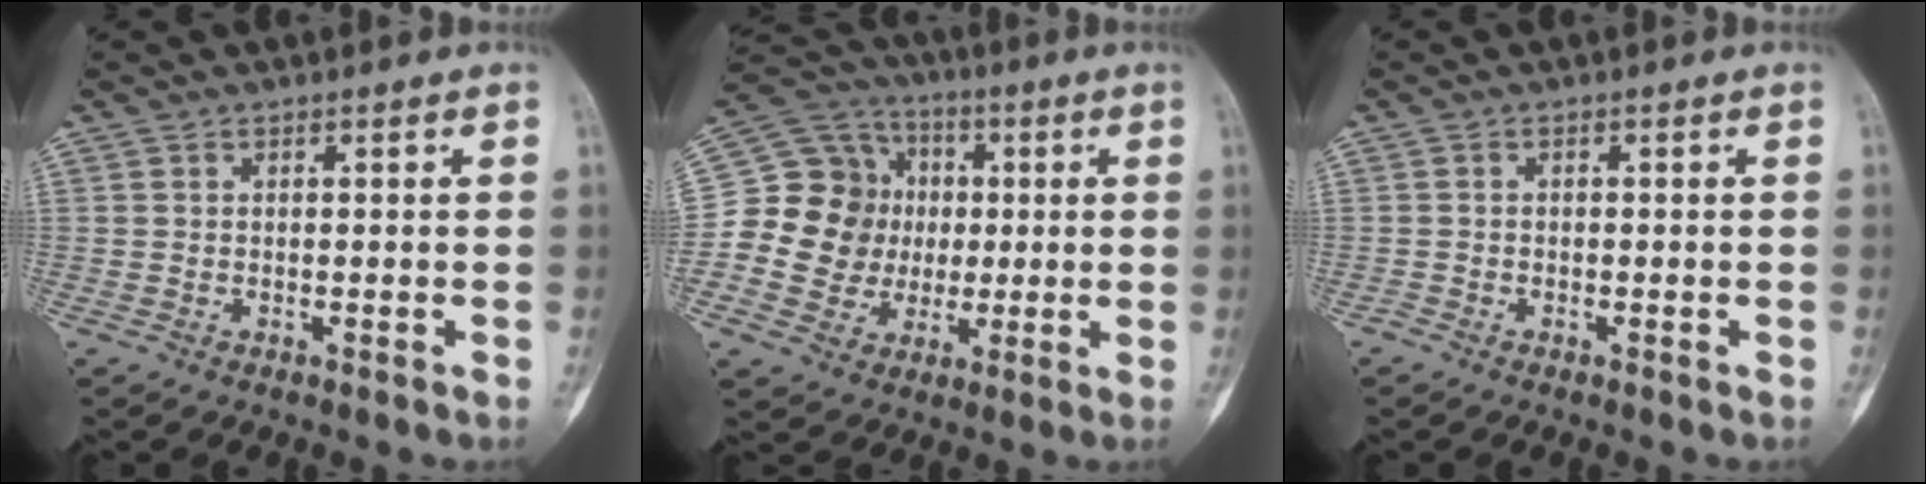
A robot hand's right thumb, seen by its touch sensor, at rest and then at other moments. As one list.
[{"total": 15.4, "force": [0.0, 14.1, 6.3], "torque": [-0.080, 0.030, 0.002]}, {"total": 0.7, "force": [-0.7, 0.3, -0.1], "torque": [0.007, 0.000, -0.021]}]